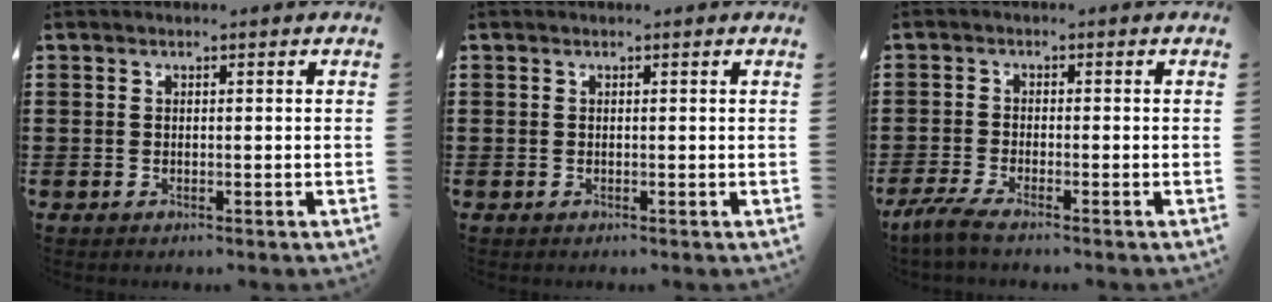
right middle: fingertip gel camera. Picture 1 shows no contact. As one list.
[{"total": 0.0}, {"total": 2.8, "force": [-2.3, -0.1, 1.6], "torque": [-0.042, -0.009, -0.048]}]